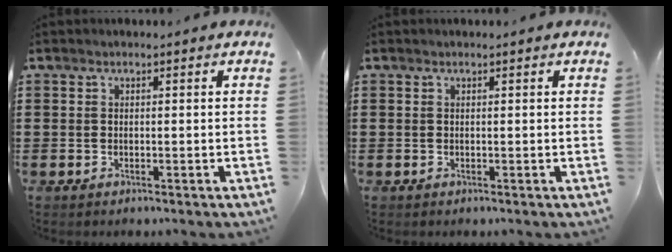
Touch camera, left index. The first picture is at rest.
{"total": 0.0}